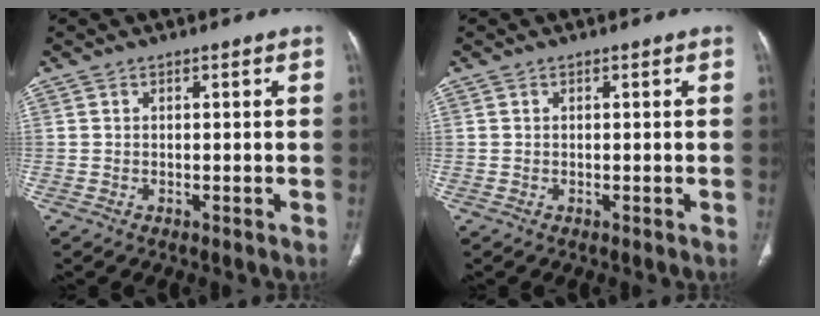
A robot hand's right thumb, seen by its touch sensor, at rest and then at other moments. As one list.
[{"total": 0.0}]